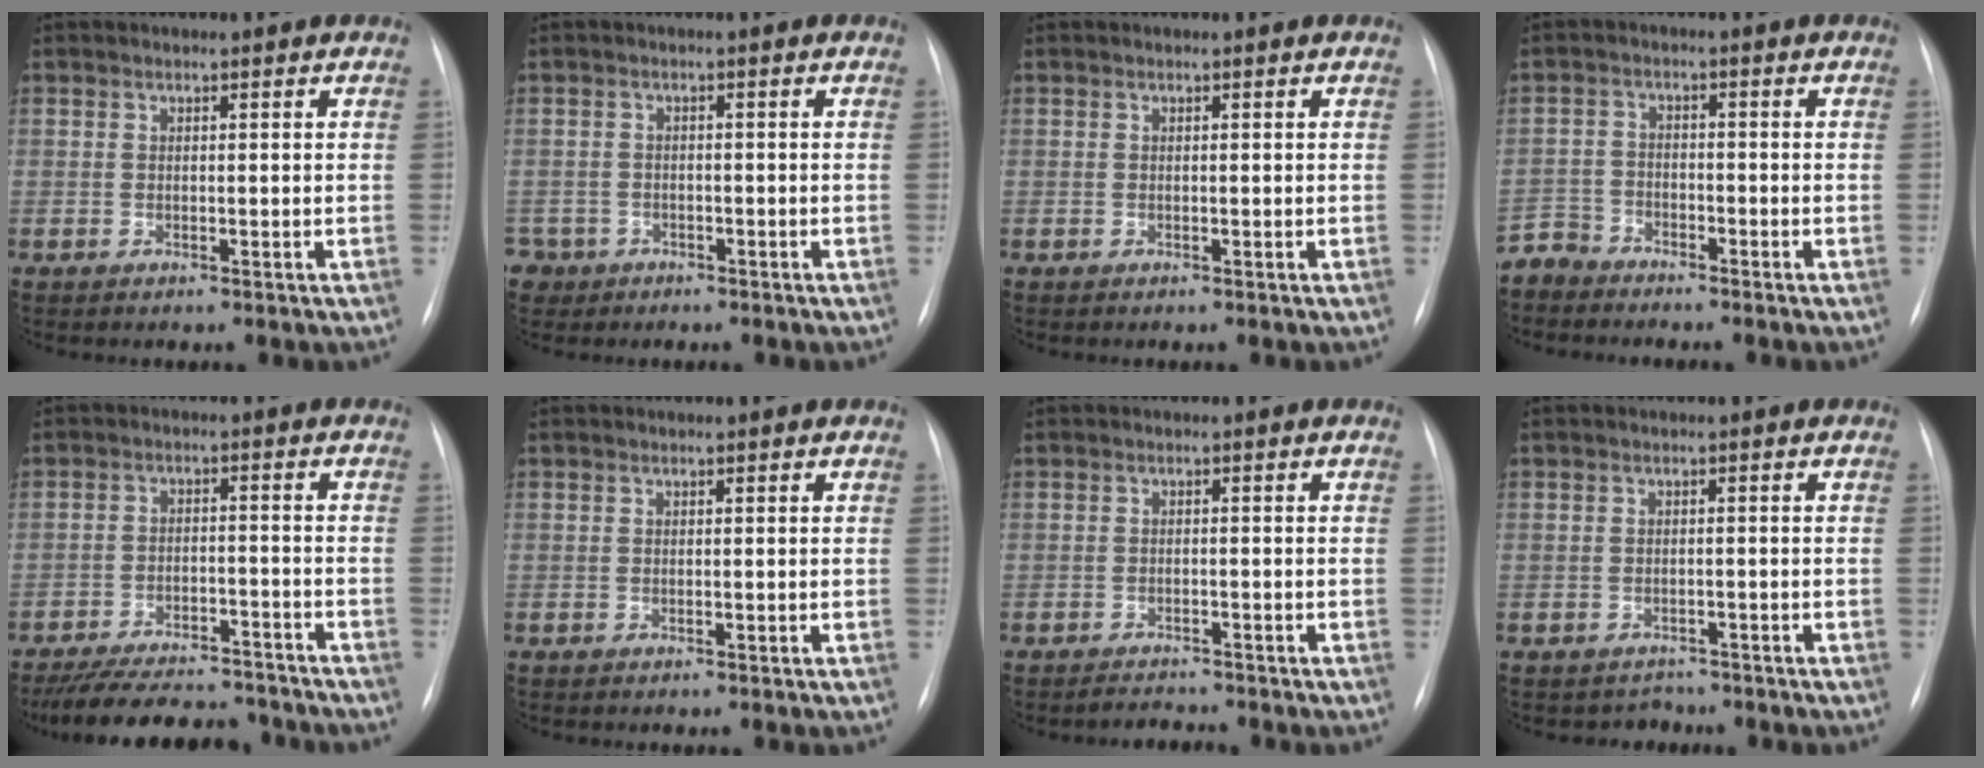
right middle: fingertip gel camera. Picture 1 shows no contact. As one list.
[{"total": 3.5, "force": [-2.1, 2.7, -0.4], "torque": [0.007, 0.009, -0.037]}, {"total": 0.0}, {"total": 3.6, "force": [-3.4, 0.9, -0.9], "torque": [0.020, -0.007, -0.068]}, {"total": 16.4, "force": [-14.7, 4.1, 5.9], "torque": [-0.117, -0.001, -0.209]}, {"total": 0.0}, {"total": 1.8, "force": [-1.8, 0.1, -0.1], "torque": [-0.001, -0.010, -0.024]}, {"total": 2.2, "force": [-1.7, 1.2, -0.7], "torque": [0.005, 0.006, -0.023]}]